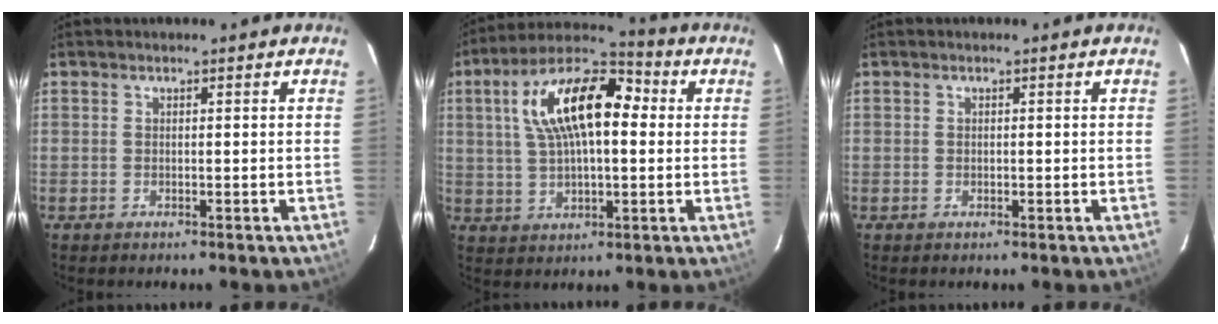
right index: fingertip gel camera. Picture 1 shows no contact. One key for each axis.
{"total": 16.8, "fx": 3.4, "fy": 7.7, "fz": 14.6, "tx": -0.267, "ty": 0.032, "tz": 0.050}
{"total": 0.0}